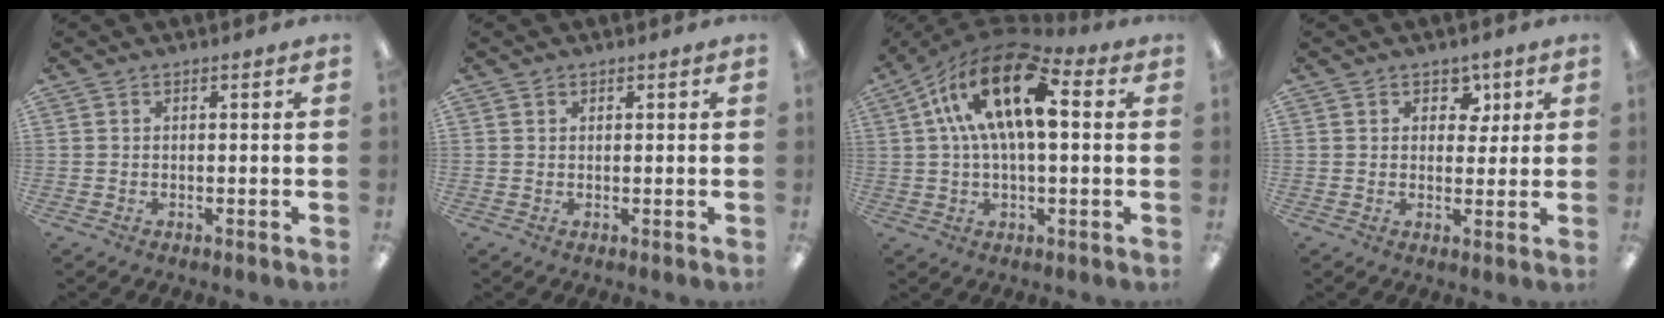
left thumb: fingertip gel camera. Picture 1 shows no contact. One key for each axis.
{"total": 0.7, "fx": 0.5, "fy": 0.5, "fz": 0.1, "tx": -0.003, "ty": 0.003, "tz": 0.008}
{"total": 19.8, "fx": 6.2, "fy": 9.3, "fz": 16.3, "tx": -0.303, "ty": -0.009, "tz": 0.100}
{"total": 4.6, "fx": 2.3, "fy": 3.6, "fz": 1.8, "tx": -0.013, "ty": -0.002, "tz": 0.034}